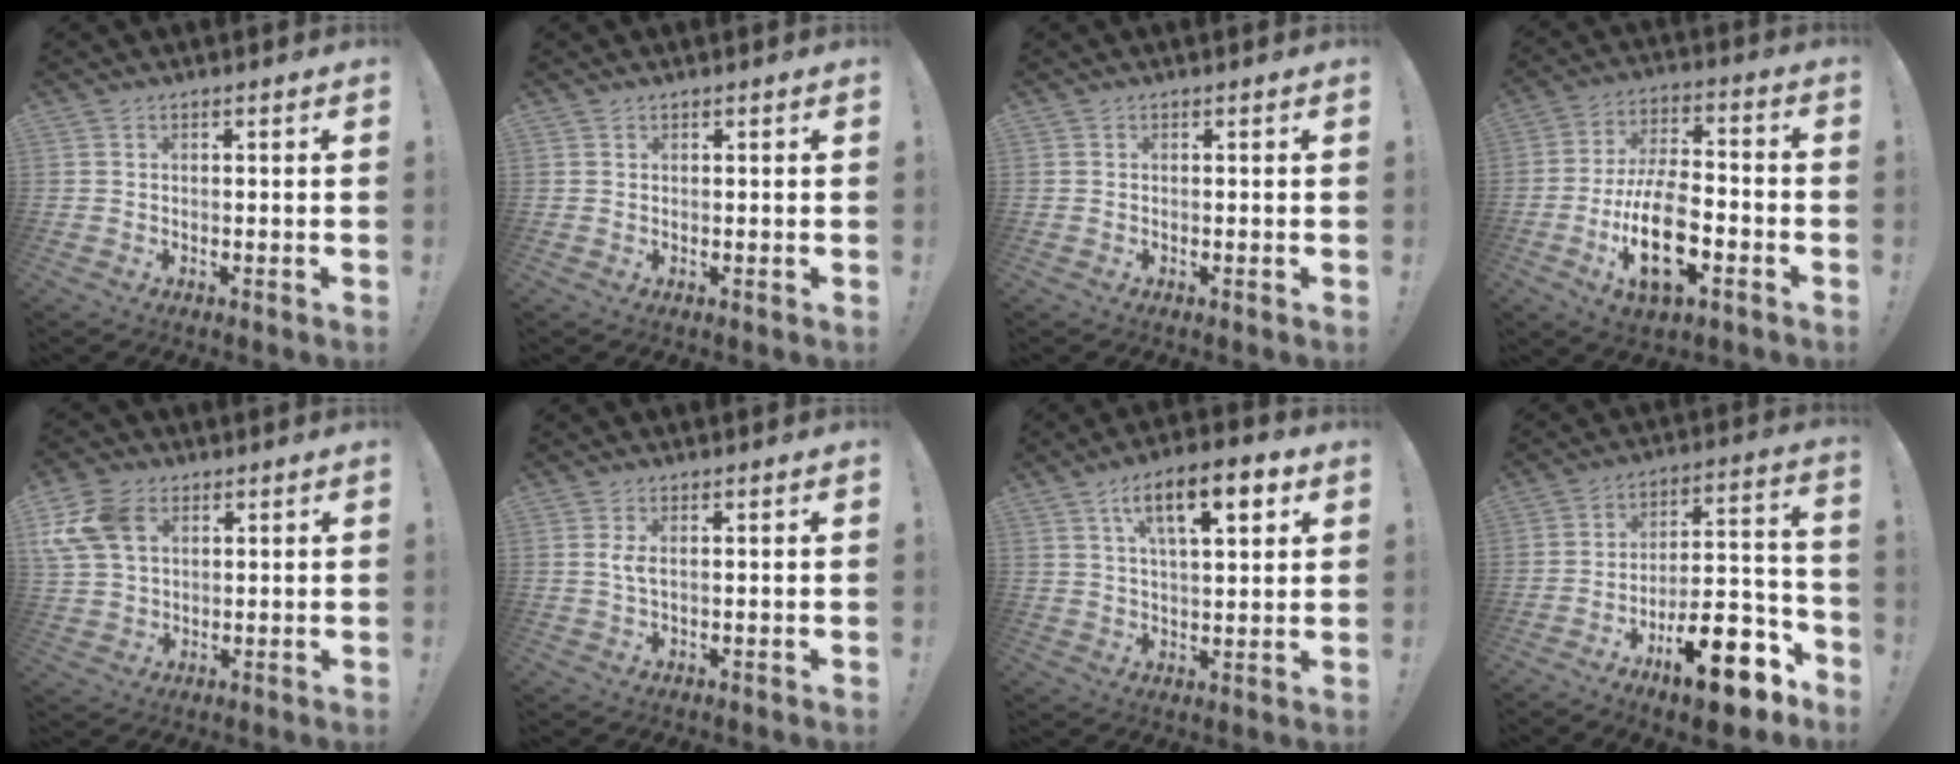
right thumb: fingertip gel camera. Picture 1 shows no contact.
{"total": 0.6, "force": [0.6, 0.1, -0.1], "torque": [0.009, -0.004, 0.010]}
{"total": 0.0}
{"total": 16.9, "force": [-6.0, 7.9, 13.7], "torque": [-0.248, 0.021, -0.101]}
{"total": 12.5, "force": [4.1, 8.9, 7.8], "torque": [-0.164, -0.004, 0.082]}
{"total": 2.6, "force": [0.6, 0.7, 2.4], "torque": [-0.045, 0.002, 0.009]}
{"total": 13.8, "force": [6.1, 5.2, 11.3], "torque": [-0.173, -0.009, 0.095]}
{"total": 19.8, "force": [-11.5, 7.4, 14.3], "torque": [-0.191, 0.076, -0.179]}